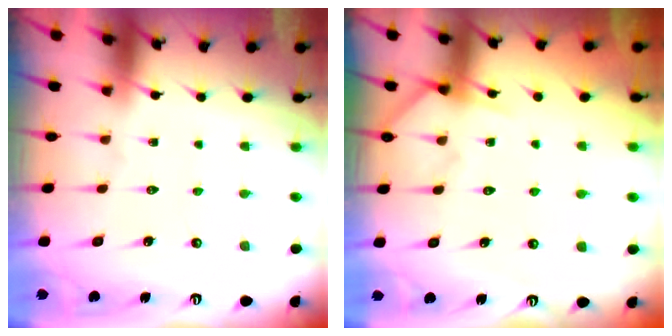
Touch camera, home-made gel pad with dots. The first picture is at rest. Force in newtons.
{"total": 6.9, "press": 6.8, "slide": 0.8}